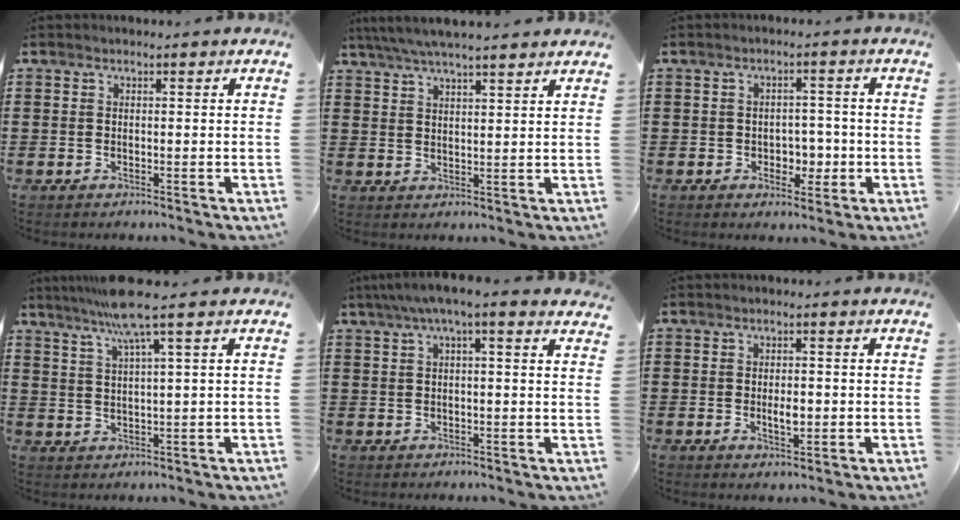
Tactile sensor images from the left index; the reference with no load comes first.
{"total": 4.6, "force": [4.2, 0.0, 2.0], "torque": [-0.050, -0.012, 0.073]}
{"total": 3.8, "force": [-1.0, 3.0, 2.1], "torque": [-0.034, 0.000, -0.027]}
{"total": 7.2, "force": [4.5, -0.7, 5.6], "torque": [-0.119, 0.000, 0.078]}
{"total": 3.8, "force": [2.4, 0.3, 2.9], "torque": [-0.062, 0.003, 0.041]}
{"total": 2.8, "force": [-0.3, 1.3, 2.5], "torque": [-0.048, 0.001, -0.006]}